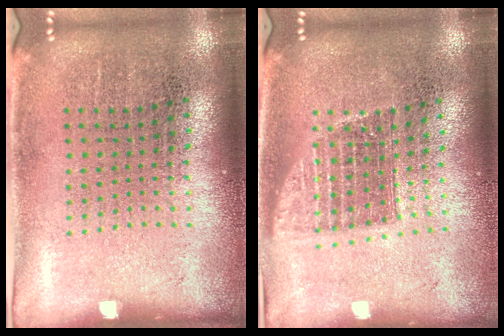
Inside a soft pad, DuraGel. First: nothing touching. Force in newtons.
{"total": 1.2, "press": 1.0, "slide": 0.7}